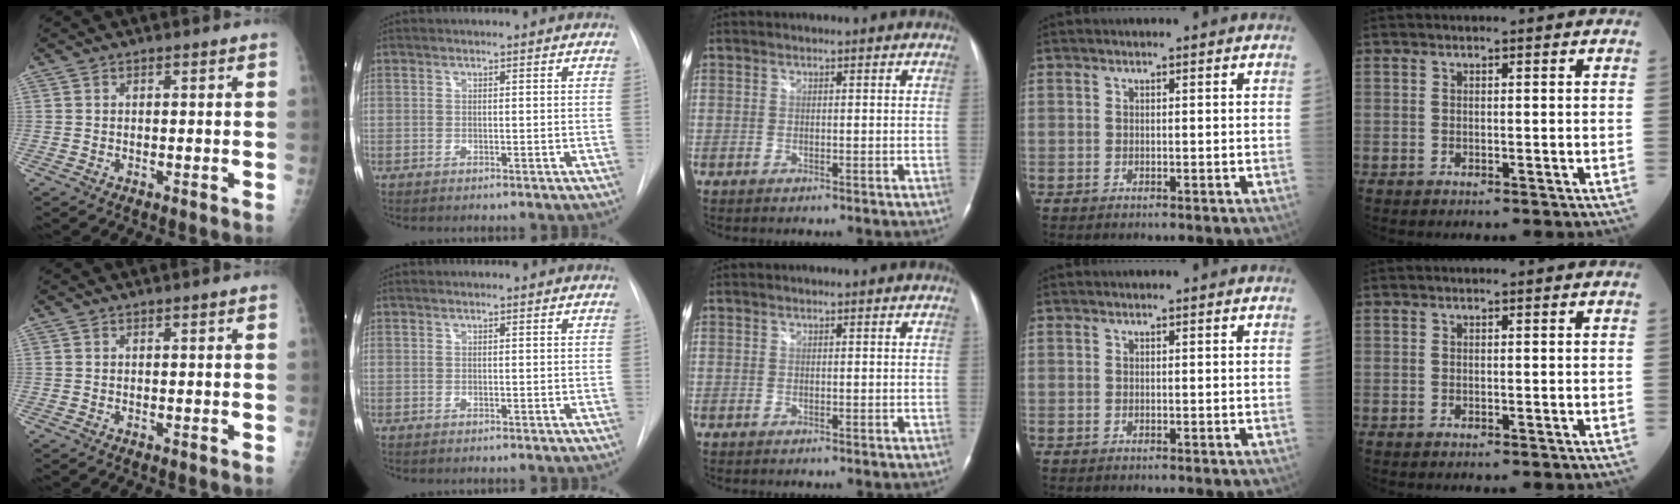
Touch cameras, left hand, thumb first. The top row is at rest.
{}